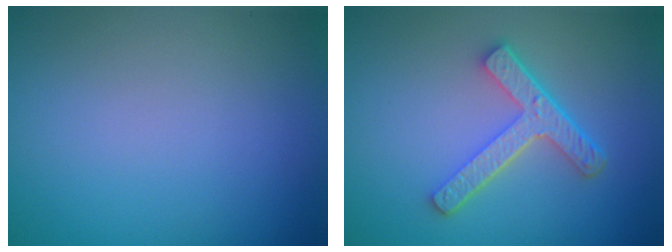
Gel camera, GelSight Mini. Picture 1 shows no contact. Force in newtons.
{"total": 4.2, "press": 3.1, "slide": 2.8}